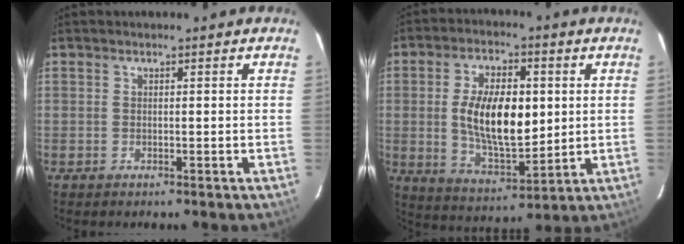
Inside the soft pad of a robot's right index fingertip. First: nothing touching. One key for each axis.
{"total": 14.6, "fx": 1.3, "fy": 7.1, "fz": 12.7, "tx": -0.230, "ty": 0.001, "tz": 0.034}